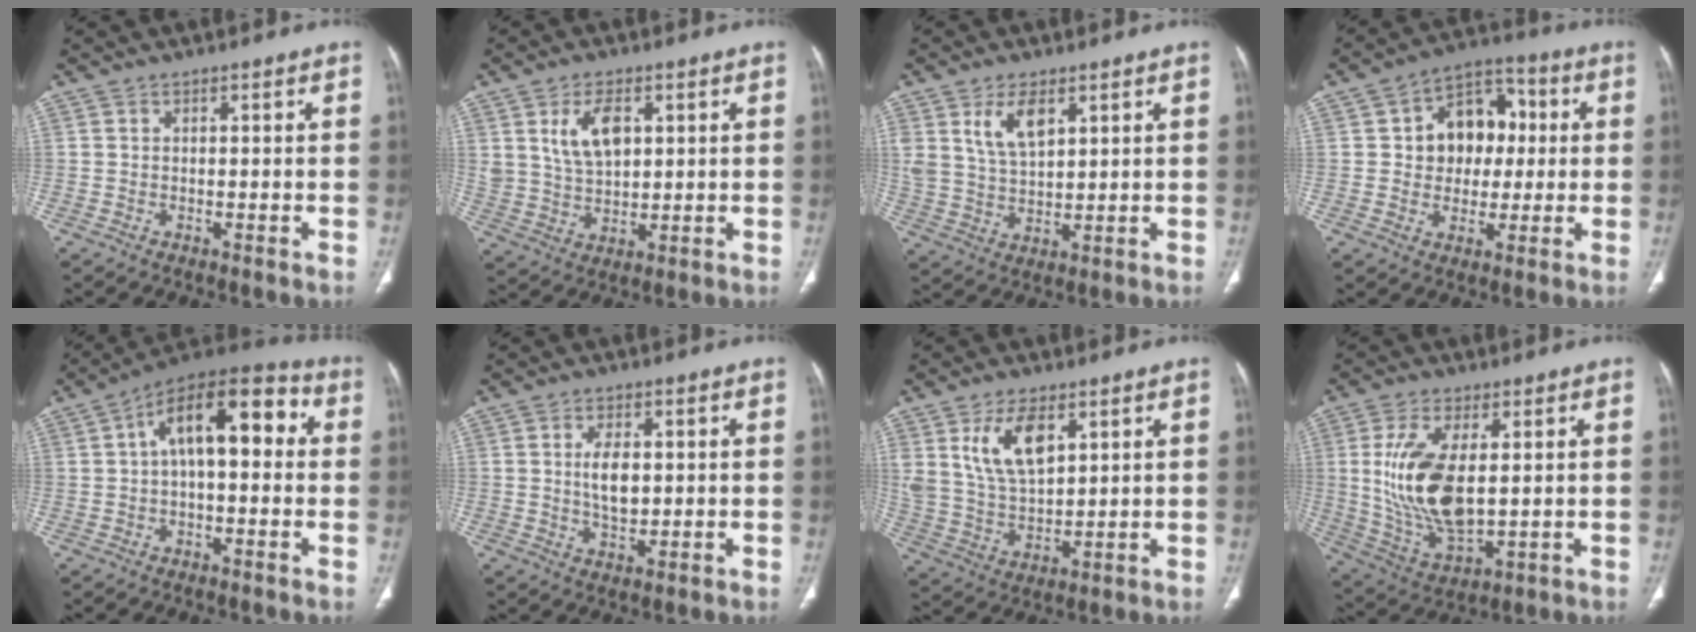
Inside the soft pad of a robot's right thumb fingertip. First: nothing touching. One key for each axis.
{"total": 8.3, "fx": 3.0, "fy": 4.8, "fz": 6.1, "tx": -0.100, "ty": -0.012, "tz": 0.066}
{"total": 7.6, "fx": 3.7, "fy": 3.9, "fz": 5.4, "tx": -0.093, "ty": -0.019, "tz": 0.080}
{"total": 12.6, "fx": 1.6, "fy": 9.7, "fz": 7.9, "tx": -0.066, "ty": 0.020, "tz": 0.020}
{"total": 15.2, "fx": 2.3, "fy": 7.4, "fz": 13.2, "tx": -0.180, "ty": 0.044, "tz": 0.028}
{"total": 5.8, "fx": 0.6, "fy": 3.2, "fz": 4.7, "tx": -0.079, "ty": -0.007, "tz": 0.012}
{"total": 11.1, "fx": 5.0, "fy": 5.7, "fz": 8.2, "tx": -0.143, "ty": -0.023, "tz": 0.107}
{"total": 15.5, "fx": 1.8, "fy": 7.5, "fz": 13.4, "tx": -0.268, "ty": -0.020, "tz": 0.049}